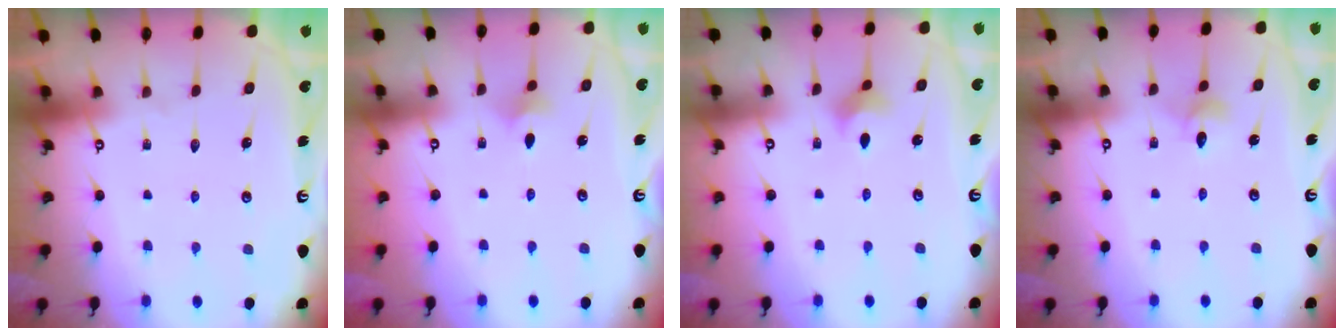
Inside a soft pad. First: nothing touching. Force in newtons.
{"total": 3.4, "press": 3.3, "slide": 0.8}
{"total": 2.7, "press": 2.7, "slide": 0.5}
{"total": 3.1, "press": 3.0, "slide": 0.4}